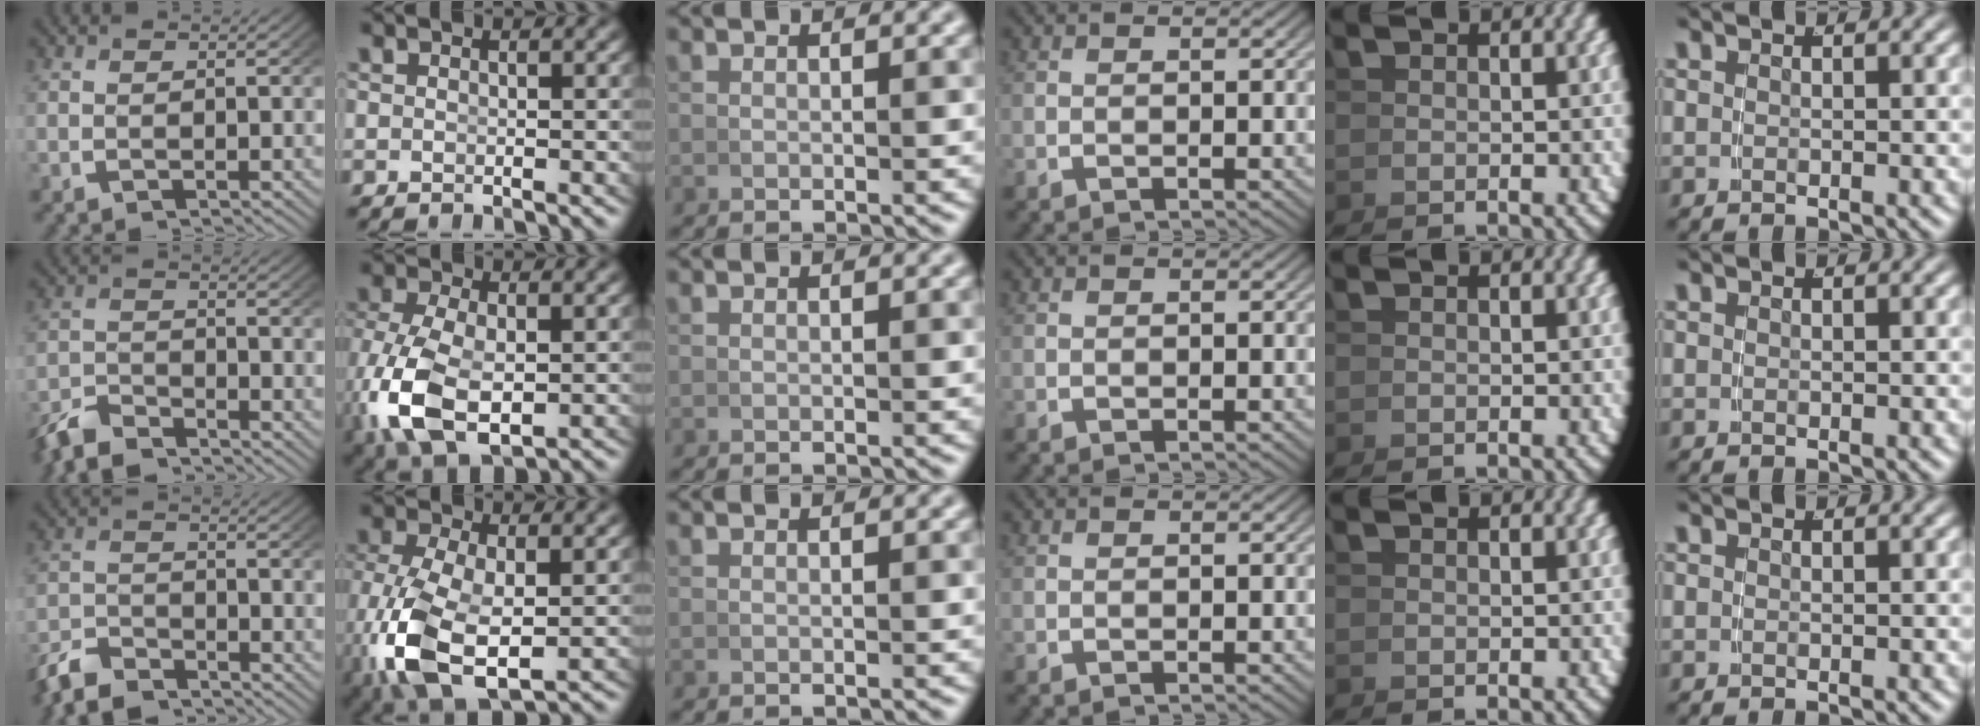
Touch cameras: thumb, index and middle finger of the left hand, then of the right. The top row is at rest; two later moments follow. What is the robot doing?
{"motion": "grasp_and_lifting", "object": "coin"}